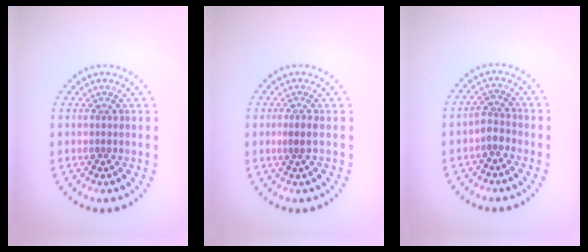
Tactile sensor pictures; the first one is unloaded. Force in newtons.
{"total": 0.7, "press": 0.5, "slide": 0.6}
{"total": 1.5, "press": 1.3, "slide": 0.7}